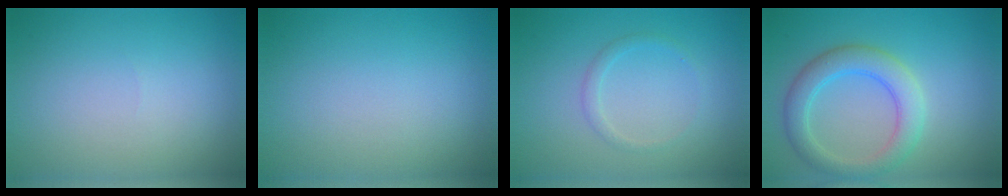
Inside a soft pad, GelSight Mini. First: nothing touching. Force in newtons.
{"total": 0.0}
{"total": 1.1, "press": 1.1, "slide": 0.0}
{"total": 4.3, "press": 4.3, "slide": 0.2}